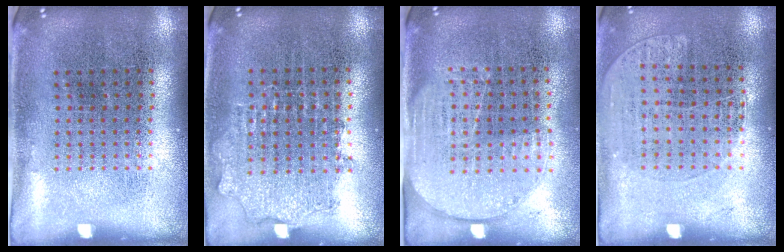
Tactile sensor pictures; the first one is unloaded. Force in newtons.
{"total": 0.9, "press": 0.8, "slide": 0.2}
{"total": 1.6, "press": 1.4, "slide": 0.8}
{"total": 1.1, "press": 0.9, "slide": 0.5}